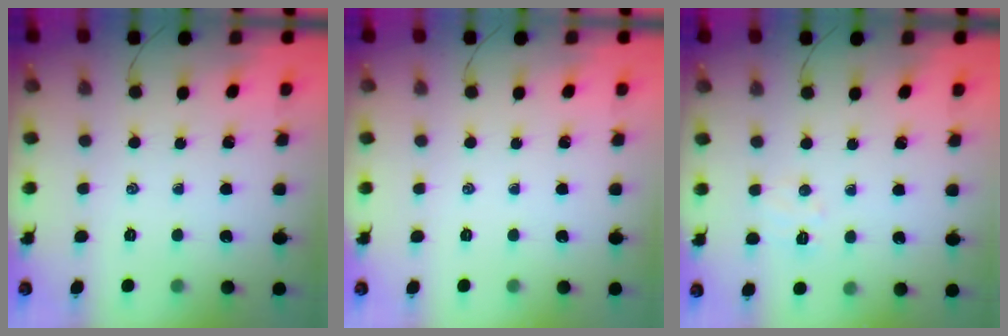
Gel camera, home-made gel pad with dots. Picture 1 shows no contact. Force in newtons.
{"total": 0.0}
{"total": 4.2, "press": 4.1, "slide": 1.0}